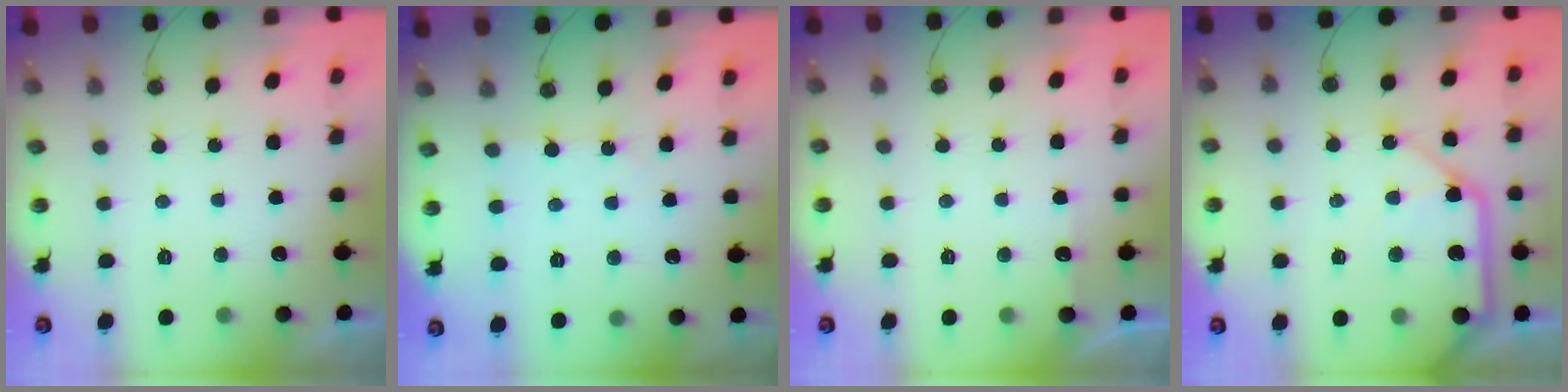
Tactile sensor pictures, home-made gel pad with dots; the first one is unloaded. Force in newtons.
{"total": 1.8, "press": 1.8, "slide": 0.3}
{"total": 3.8, "press": 3.8, "slide": 0.6}
{"total": 12.3, "press": 12.2, "slide": 1.6}